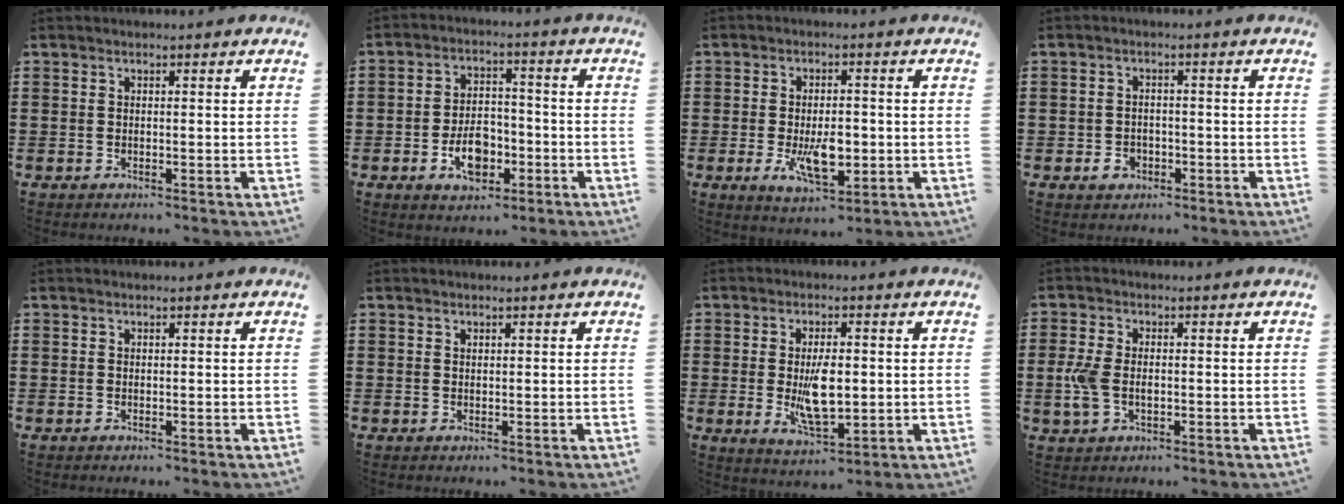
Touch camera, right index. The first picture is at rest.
{"total": 6.6, "force": [-2.5, 4.1, 4.6], "torque": [-0.075, 0.002, -0.049]}
{"total": 6.9, "force": [-1.4, 3.2, 5.9], "torque": [-0.096, -0.005, -0.024]}
{"total": 2.4, "force": [-1.2, 1.8, 1.0], "torque": [-0.023, 0.003, -0.025]}
{"total": 0.0}
{"total": 0.6, "force": [0.4, 0.4, 0.1], "torque": [-0.003, 0.002, 0.008]}
{"total": 7.6, "force": [-0.2, 3.3, 6.8], "torque": [-0.120, -0.005, -0.007]}
{"total": 4.3, "force": [-0.5, 2.6, 3.5], "torque": [-0.095, -0.003, -0.017]}